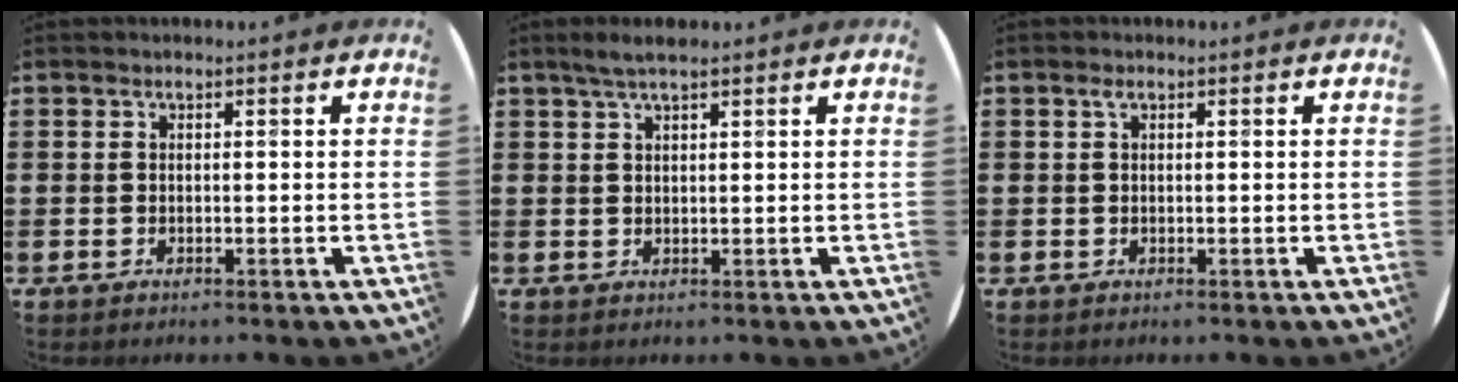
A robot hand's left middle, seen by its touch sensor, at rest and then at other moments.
{"total": 2.4, "force": [1.8, 0.2, 1.5], "torque": [-0.031, 0.004, 0.031]}
{"total": 0.7, "force": [0.3, 0.3, 0.5], "torque": [-0.011, 0.003, 0.006]}